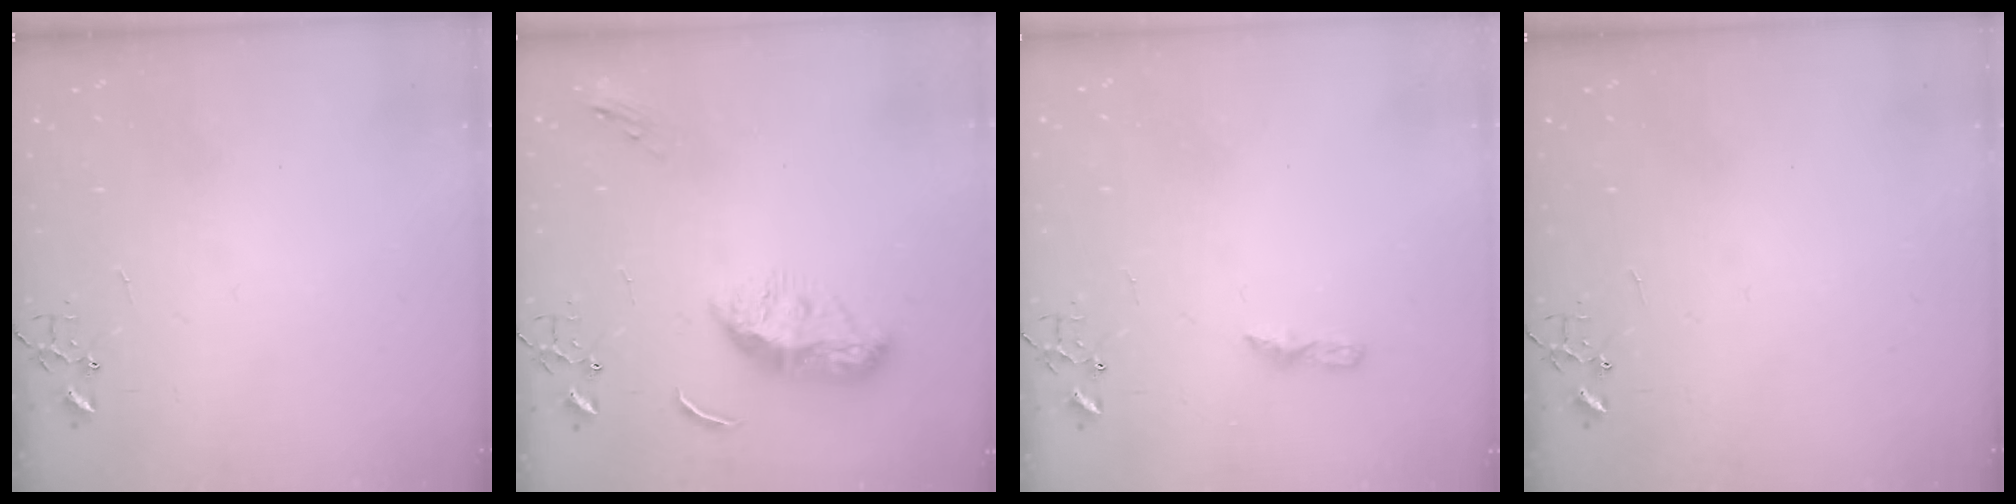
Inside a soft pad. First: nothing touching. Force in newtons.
{"total": 11.6, "press": 11.6, "slide": 0.3}
{"total": 5.3, "press": 5.3, "slide": 0.6}
{"total": 0.0}